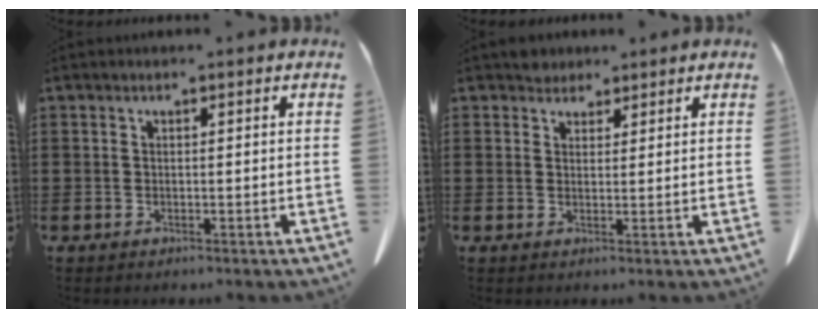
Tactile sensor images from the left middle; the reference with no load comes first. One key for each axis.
{"total": 2.4, "fx": 2.2, "fy": 0.9, "fz": 0.1, "tx": 0.000, "ty": 0.000, "tz": 0.043}